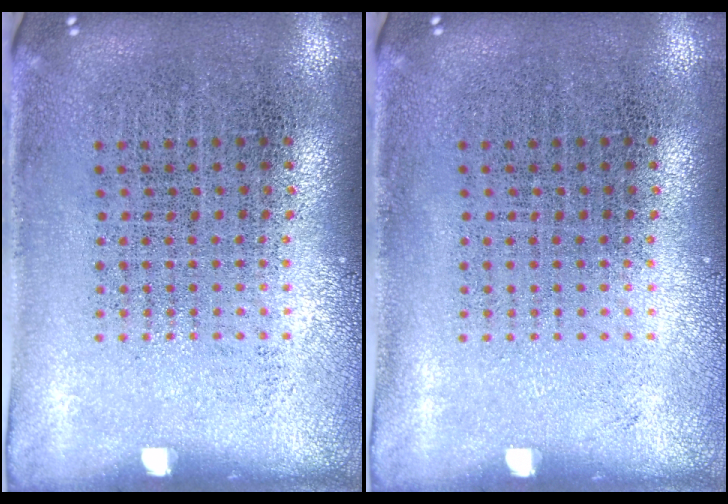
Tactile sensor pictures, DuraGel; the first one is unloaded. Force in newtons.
{"total": 0.0}